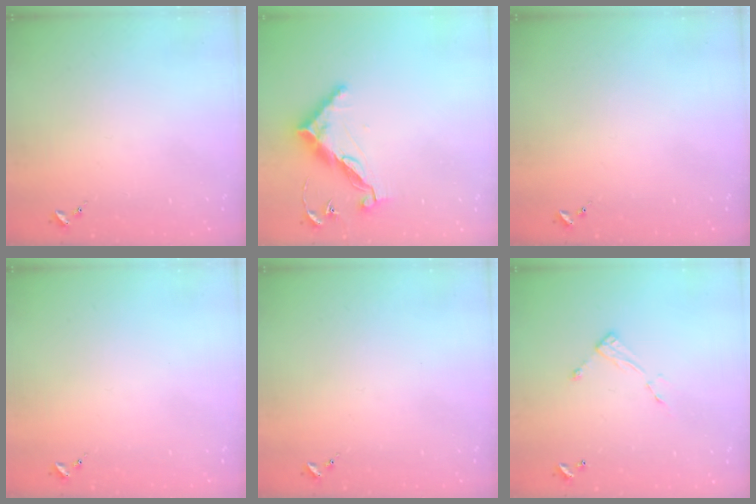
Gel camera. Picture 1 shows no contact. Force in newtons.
{"total": 12.1, "press": 12.0, "slide": 0.4}
{"total": 0.0}
{"total": 0.0}
{"total": 0.0}
{"total": 6.4, "press": 6.4, "slide": 0.3}